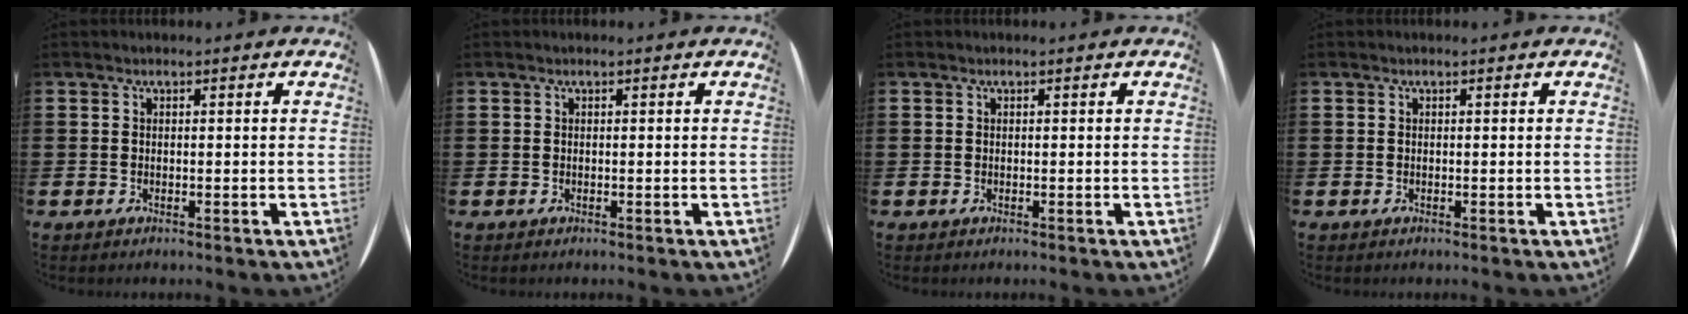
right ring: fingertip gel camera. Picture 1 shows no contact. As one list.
[{"total": 0.0}, {"total": 0.0}, {"total": 0.0}]